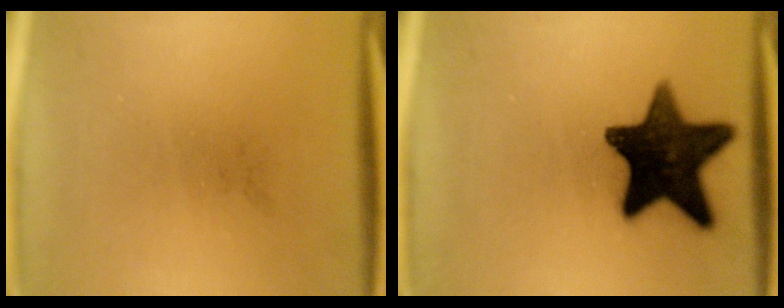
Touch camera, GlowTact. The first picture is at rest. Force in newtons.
{"total": 16.0}